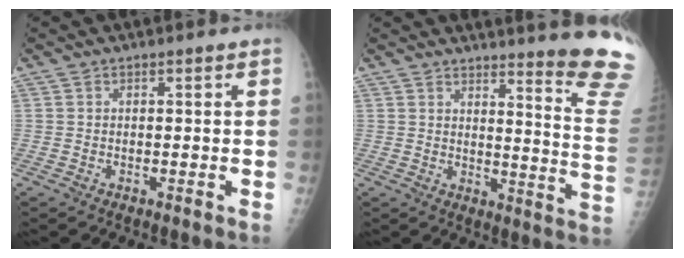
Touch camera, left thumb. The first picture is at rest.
{"total": 16.6, "force": [14.5, -0.1, 8.0], "torque": [-0.086, -0.169, 0.163]}